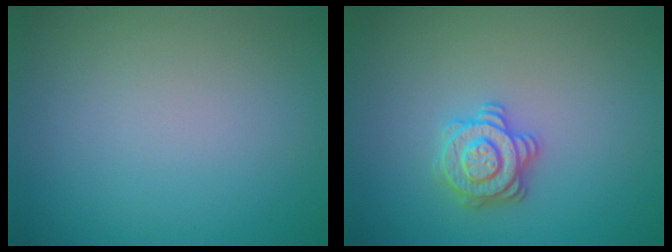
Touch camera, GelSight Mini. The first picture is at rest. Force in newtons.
{"total": 2.9, "press": 2.8, "slide": 0.4}